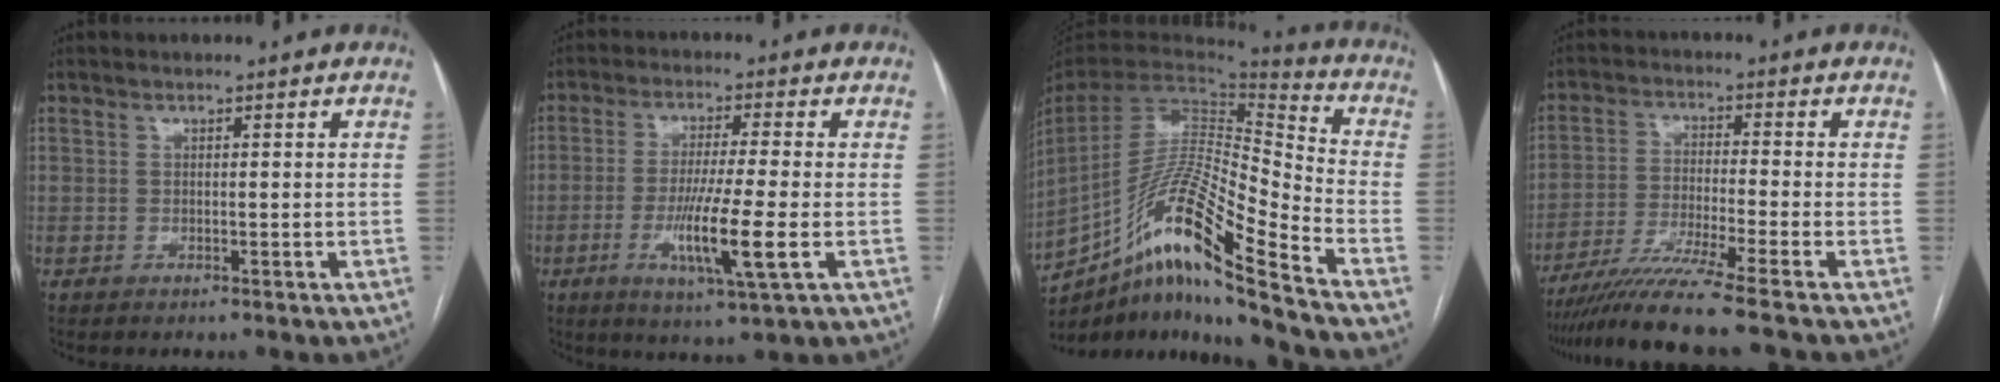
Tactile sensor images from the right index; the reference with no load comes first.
{"total": 10.2, "force": [-2.7, -0.1, 9.8], "torque": [-0.182, -0.024, -0.049]}
{"total": 20.2, "force": [-14.0, -0.2, 14.5], "torque": [-0.308, -0.009, -0.265]}
{"total": 10.0, "force": [-8.1, -2.3, 5.4], "torque": [-0.090, -0.032, -0.144]}